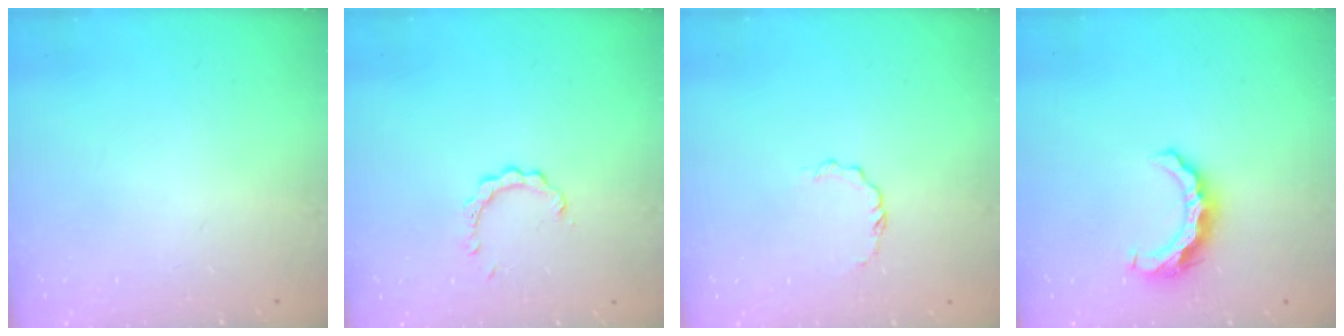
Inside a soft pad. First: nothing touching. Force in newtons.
{"total": 2.3, "press": 2.3, "slide": 0.3}
{"total": 3.3, "press": 3.3, "slide": 0.2}
{"total": 9.0, "press": 9.0, "slide": 0.2}